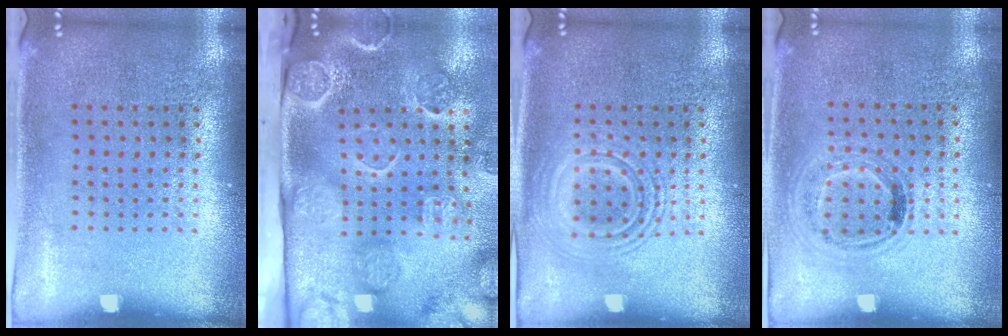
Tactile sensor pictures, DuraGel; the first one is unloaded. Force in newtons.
{"total": 4.8, "press": 3.6, "slide": 3.3}
{"total": 2.5, "press": 2.4, "slide": 0.4}
{"total": 1.0, "press": 1.0, "slide": 0.3}